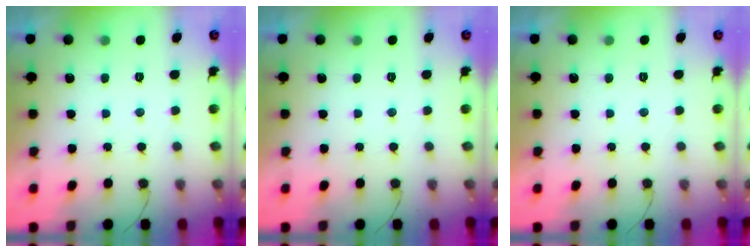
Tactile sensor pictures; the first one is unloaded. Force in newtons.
{"total": 0.0}
{"total": 2.0, "press": 2.0, "slide": 0.1}